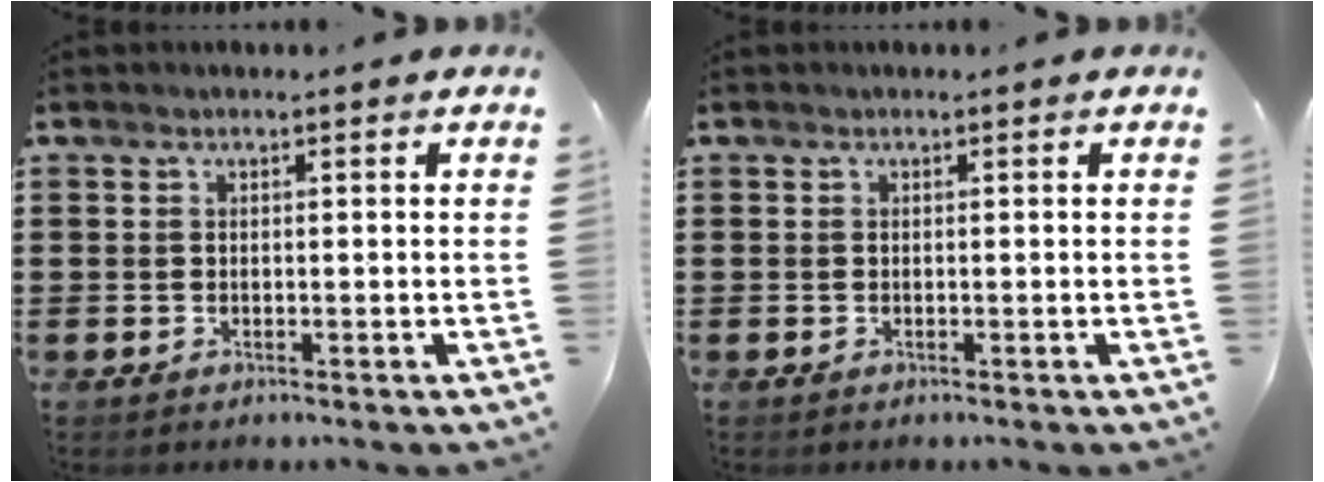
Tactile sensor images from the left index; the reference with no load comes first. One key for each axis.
{"total": 0.0}